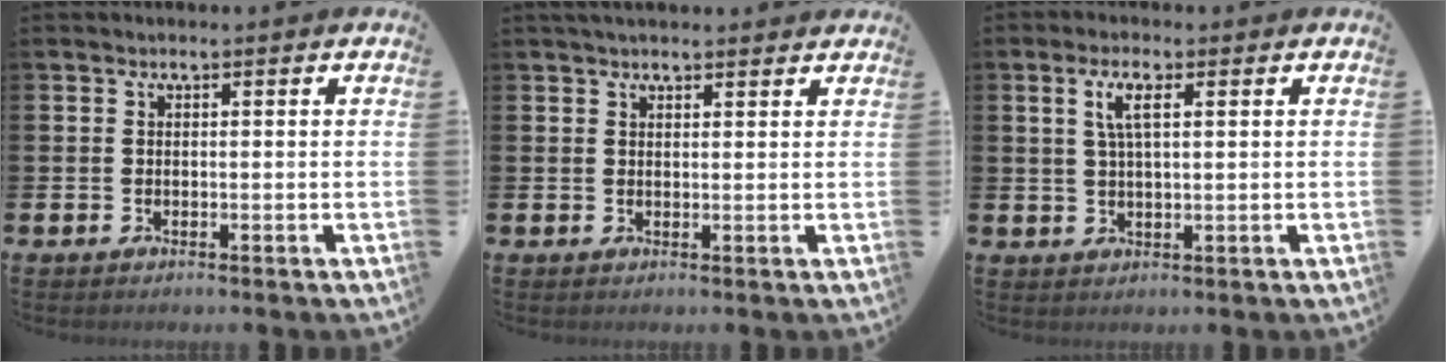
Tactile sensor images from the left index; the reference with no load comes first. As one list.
[{"total": 1.8, "force": [1.7, 0.4, 0.6], "torque": [-0.003, -0.006, 0.028]}, {"total": 4.0, "force": [1.8, 1.1, 3.4], "torque": [-0.060, 0.005, 0.025]}]